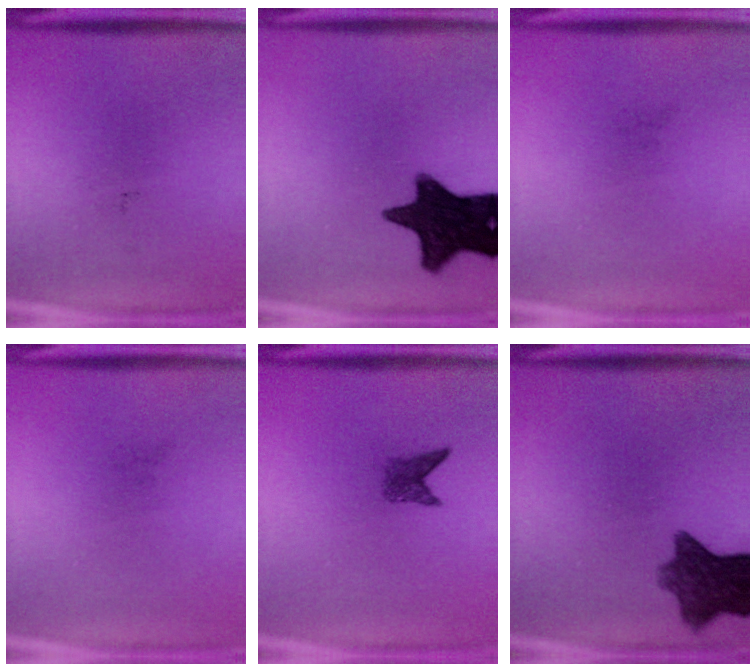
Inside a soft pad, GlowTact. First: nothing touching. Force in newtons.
{"total": 16.3}
{"total": 0.0}
{"total": 0.0}
{"total": 2.1}
{"total": 9.4}